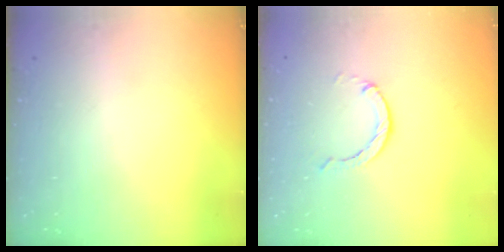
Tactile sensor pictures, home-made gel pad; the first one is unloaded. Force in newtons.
{"total": 0.0}